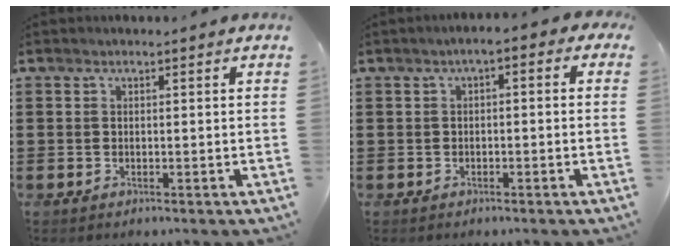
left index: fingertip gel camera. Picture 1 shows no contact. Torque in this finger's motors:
{"motor_torque": [1.24, -0.90, 0.52, 0.08]}